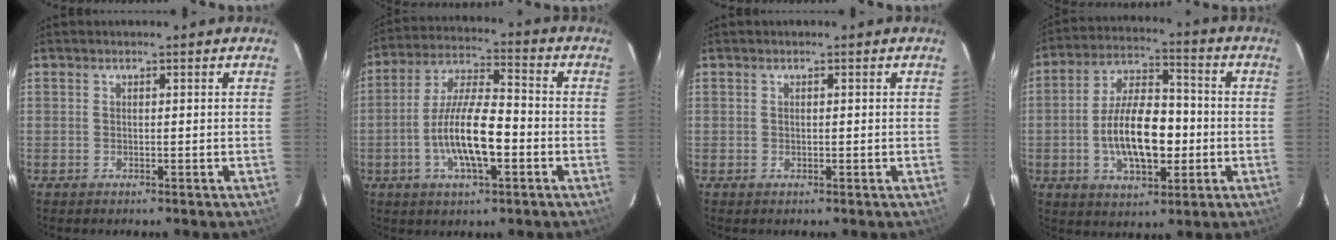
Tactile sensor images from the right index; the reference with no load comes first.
{"total": 13.0, "force": [-3.8, 3.9, 11.8], "torque": [-0.235, -0.001, -0.069]}
{"total": 0.5, "force": [0.1, 0.4, 0.3], "torque": [-0.006, 0.001, 0.002]}
{"total": 14.7, "force": [-2.6, 7.1, 12.6], "torque": [-0.237, 0.011, -0.039]}